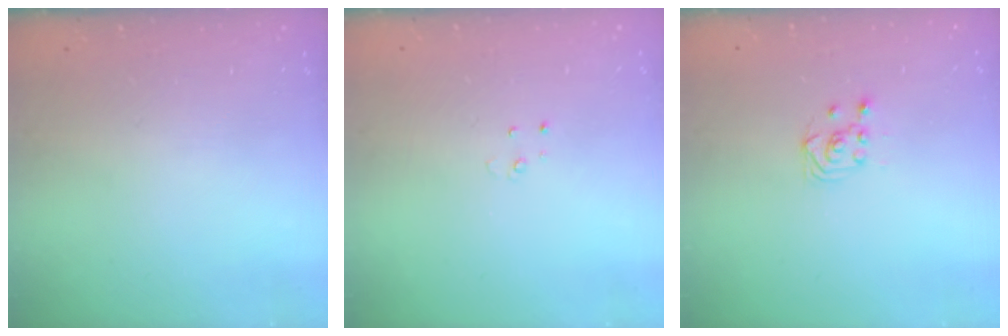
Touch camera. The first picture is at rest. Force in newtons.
{"total": 2.3, "press": 2.3, "slide": 0.2}
{"total": 2.5, "press": 2.2, "slide": 1.2}